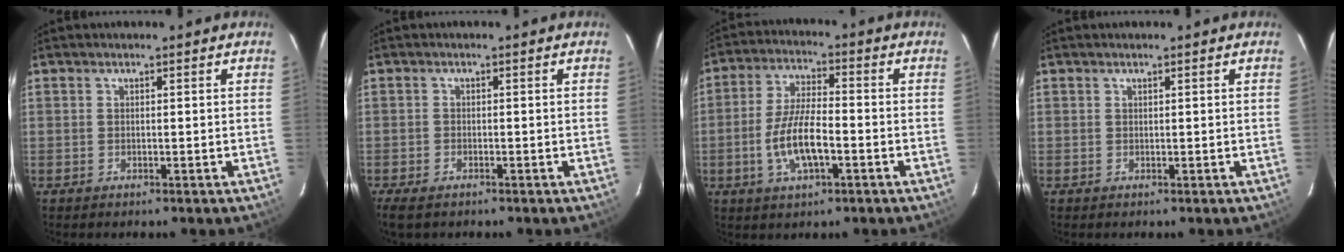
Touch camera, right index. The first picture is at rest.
{"total": 4.2, "force": [-3.1, 1.8, 2.3], "torque": [-0.058, -0.015, -0.059]}
{"total": 9.4, "force": [-3.0, 3.1, 8.3], "torque": [-0.170, 0.000, -0.056]}
{"total": 0.0}